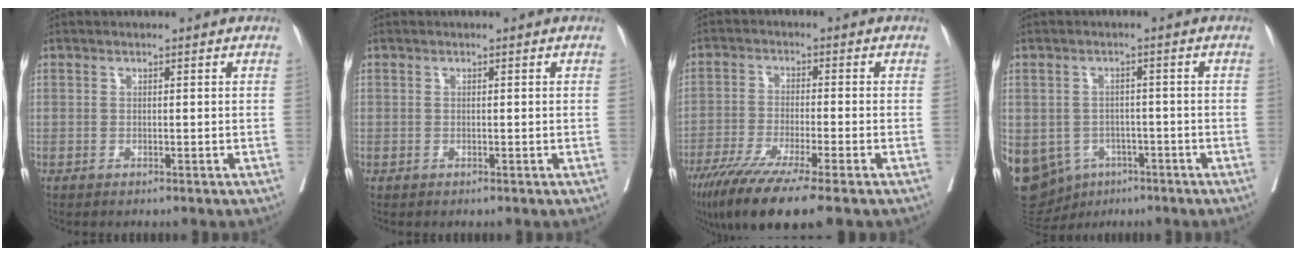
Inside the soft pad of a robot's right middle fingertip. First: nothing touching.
{"total": 0.0}
{"total": 12.1, "force": [-8.5, 0.1, 8.6], "torque": [-0.140, -0.033, -0.140]}
{"total": 22.6, "force": [-9.7, 18.0, 9.6], "torque": [-0.316, -0.007, -0.131]}